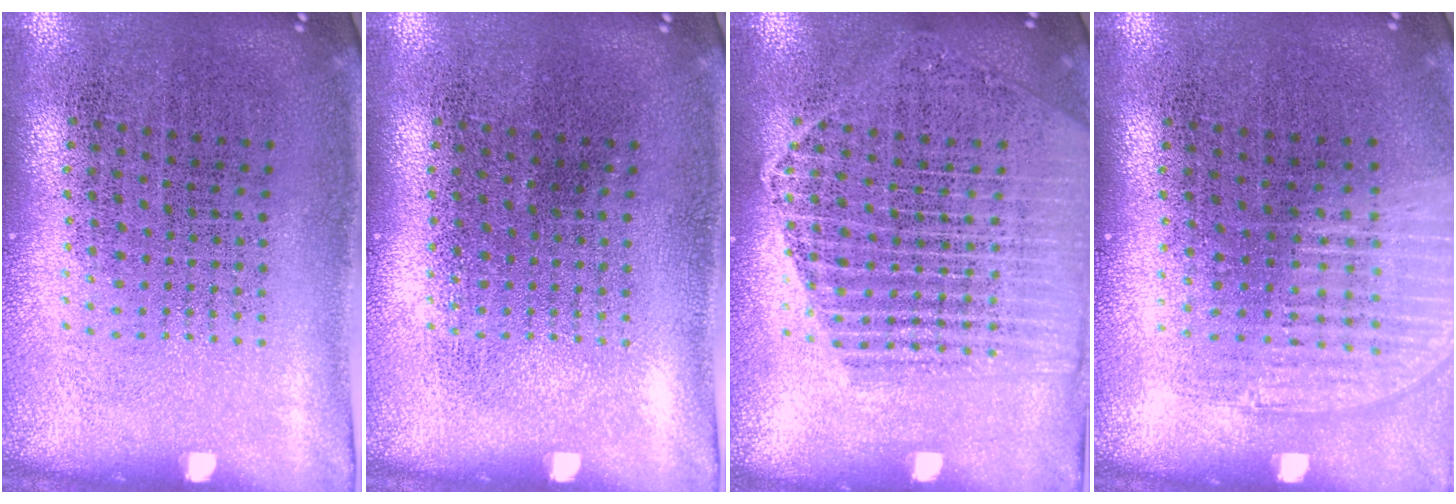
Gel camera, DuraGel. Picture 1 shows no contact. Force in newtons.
{"total": 0.0}
{"total": 1.8, "press": 1.7, "slide": 0.6}
{"total": 1.2, "press": 1.2, "slide": 0.3}